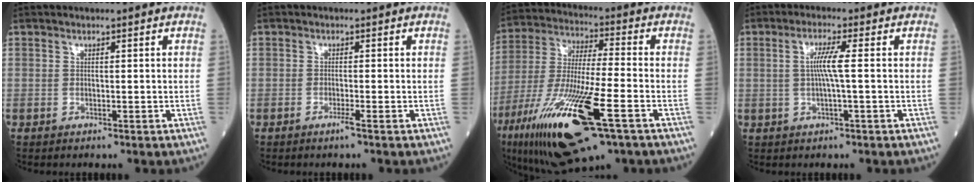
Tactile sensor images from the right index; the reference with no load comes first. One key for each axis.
{"total": 1.3, "fx": -0.8, "fy": -0.3, "fz": 1.0, "tx": -0.020, "ty": -0.001, "tz": -0.017}
{"total": 22.0, "fx": -10.4, "fy": 3.7, "fz": 19.1, "tx": -0.392, "ty": -0.050, "tz": -0.180}
{"total": 4.0, "fx": 0.2, "fy": -0.5, "fz": 4.0, "tx": -0.079, "ty": 0.003, "tz": 0.005}